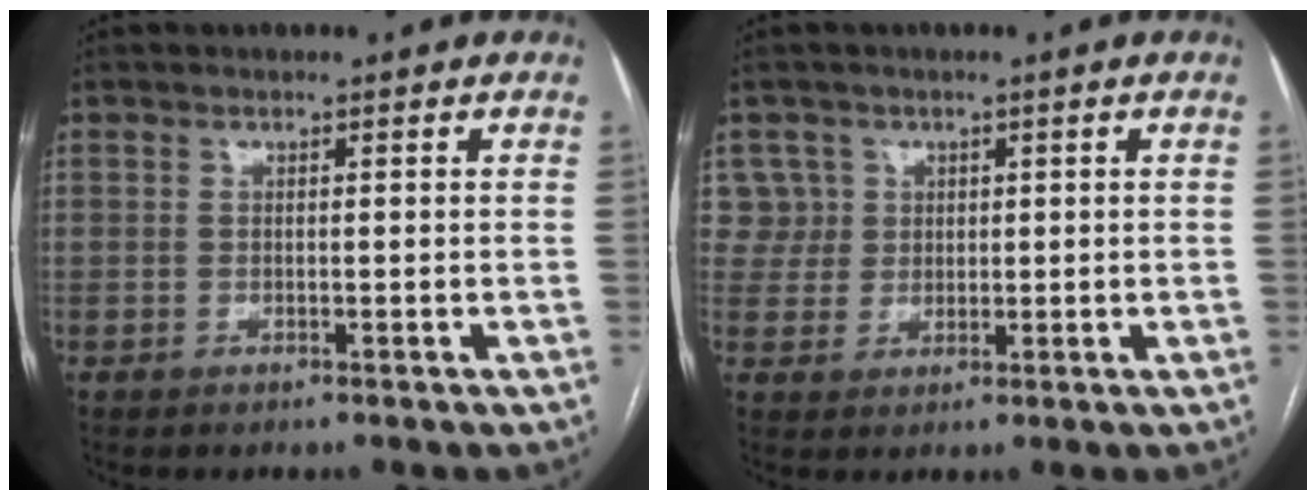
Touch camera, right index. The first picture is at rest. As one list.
[{"total": 4.4, "force": [1.6, 4.1, -0.5], "torque": [0.028, 0.013, 0.031]}]